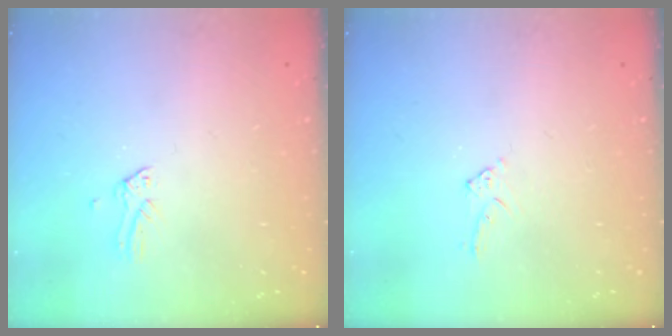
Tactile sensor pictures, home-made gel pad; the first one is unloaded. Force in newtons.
{"total": 4.8, "press": 4.8, "slide": 0.5}